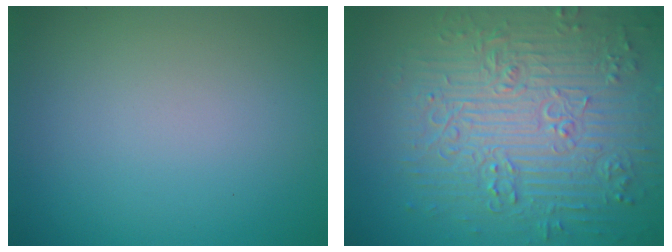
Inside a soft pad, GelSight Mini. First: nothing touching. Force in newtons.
{"total": 9.4, "press": 6.8, "slide": 6.5}